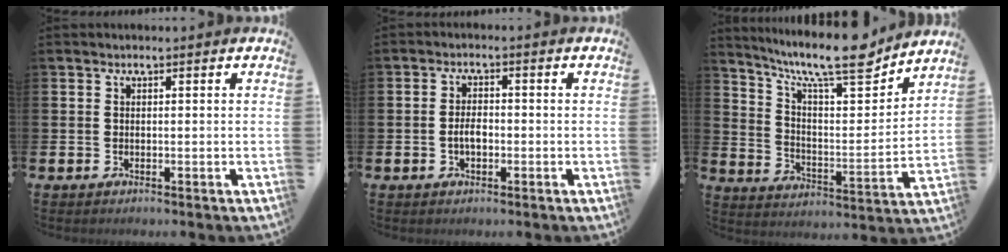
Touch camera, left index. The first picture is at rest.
{"total": 2.6, "force": [-0.6, 1.5, 2.1], "torque": [-0.030, 0.001, -0.013]}
{"total": 12.5, "force": [10.3, 2.8, 6.4], "torque": [-0.124, -0.069, 0.173]}